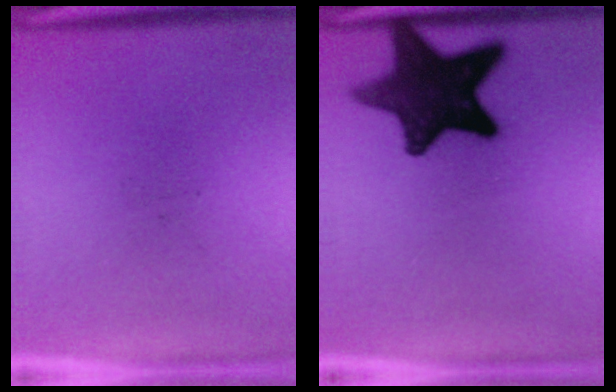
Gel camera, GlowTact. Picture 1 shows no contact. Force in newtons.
{"total": 14.8}